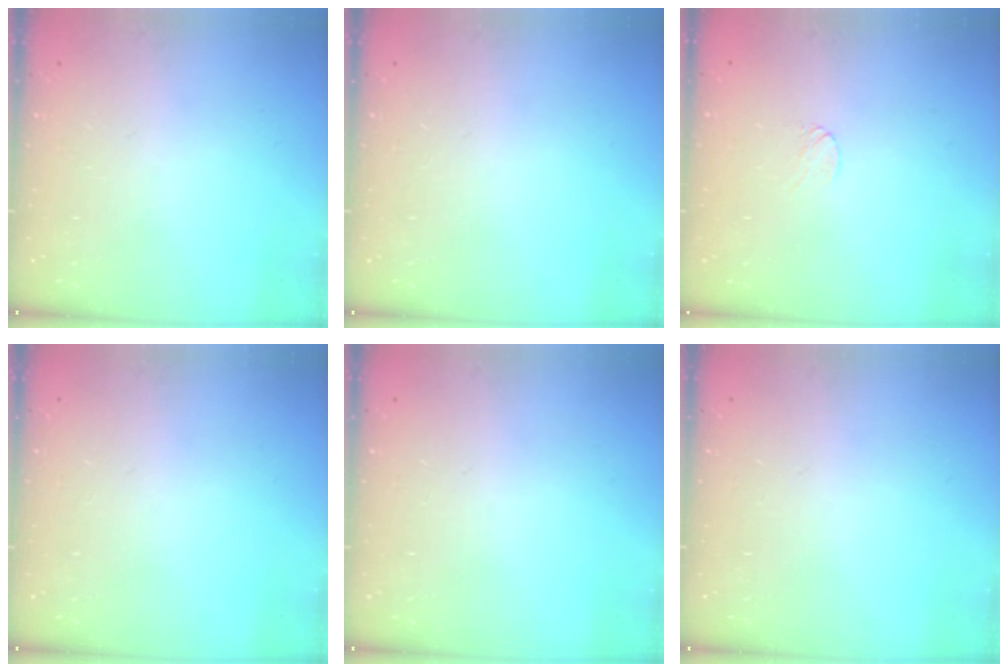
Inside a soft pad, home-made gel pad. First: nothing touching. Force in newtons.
{"total": 0.0}
{"total": 3.5, "press": 3.5, "slide": 0.4}
{"total": 0.0}
{"total": 0.0}
{"total": 0.0}